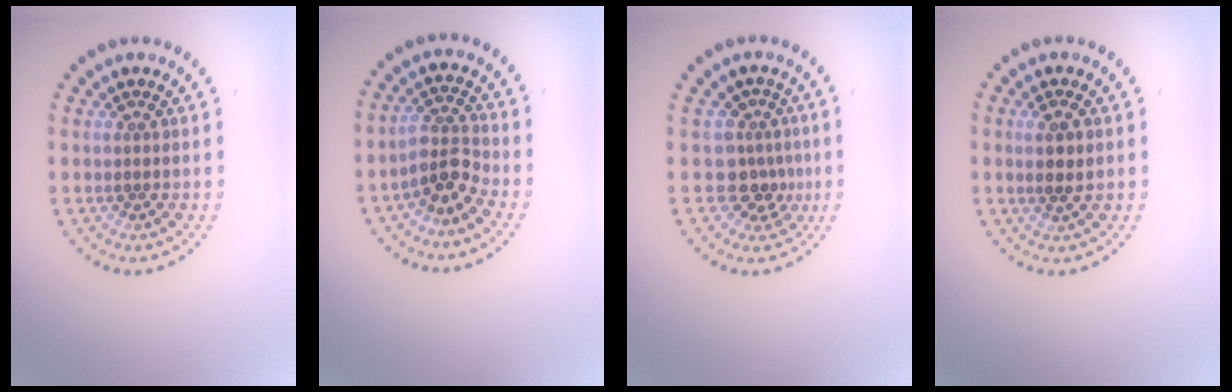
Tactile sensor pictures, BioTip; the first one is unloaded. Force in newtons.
{"total": 3.0, "press": 2.5, "slide": 1.6}
{"total": 3.0, "press": 2.1, "slide": 2.1}
{"total": 1.6, "press": 1.4, "slide": 0.8}